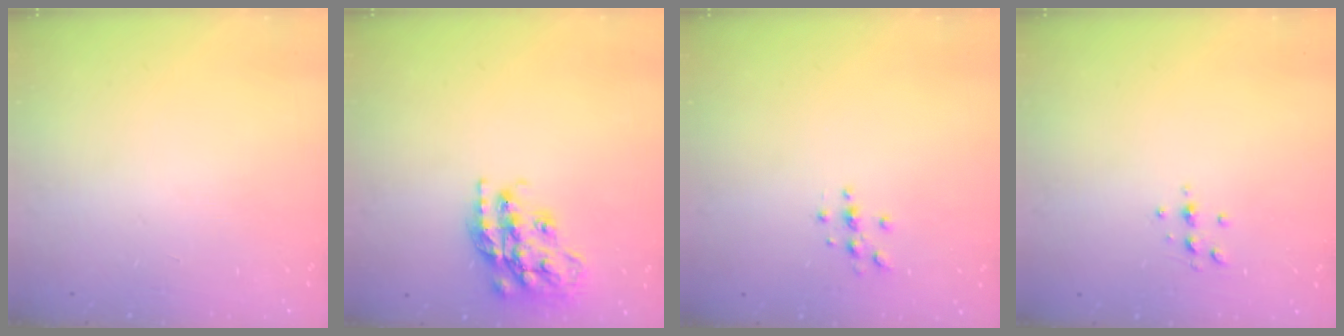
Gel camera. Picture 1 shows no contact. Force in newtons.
{"total": 17.3, "press": 17.3, "slide": 1.0}
{"total": 3.0, "press": 3.0, "slide": 0.4}
{"total": 3.5, "press": 3.4, "slide": 0.3}